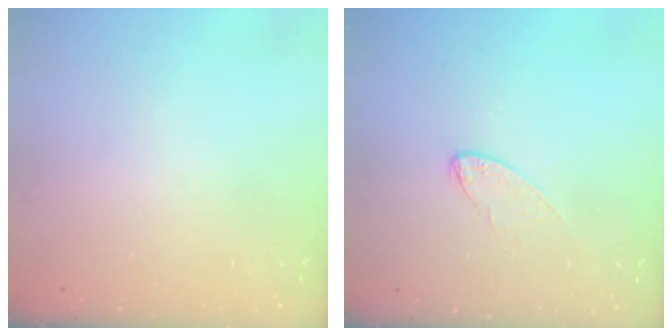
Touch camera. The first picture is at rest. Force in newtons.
{"total": 5.7, "press": 5.7, "slide": 0.4}